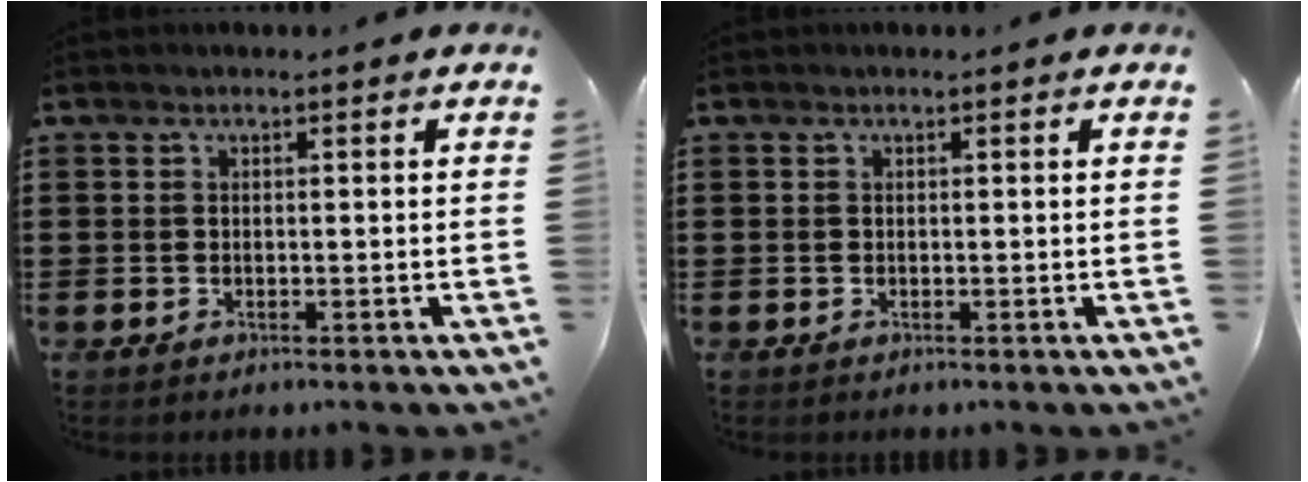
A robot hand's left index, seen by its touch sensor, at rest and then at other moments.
{"total": 0.0}